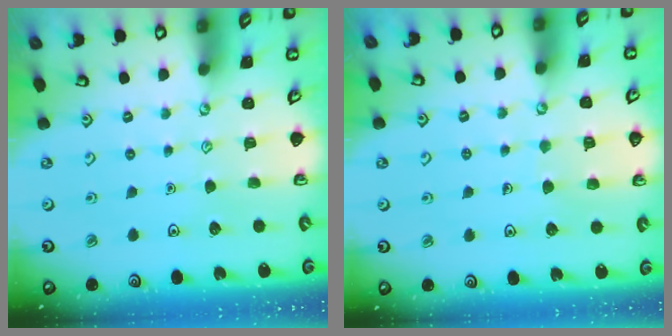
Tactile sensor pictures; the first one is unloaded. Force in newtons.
{"total": 4.7, "press": 4.7, "slide": 0.3}